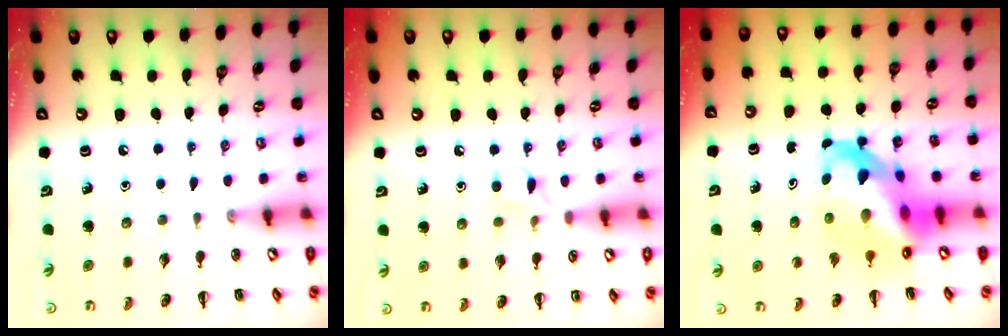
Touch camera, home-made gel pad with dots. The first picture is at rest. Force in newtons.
{"total": 4.8, "press": 4.7, "slide": 1.0}
{"total": 15.4, "press": 14.8, "slide": 4.3}